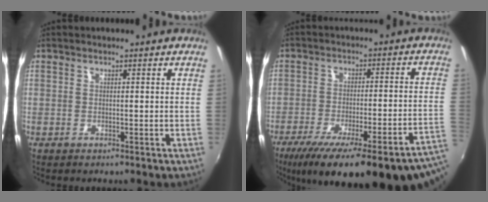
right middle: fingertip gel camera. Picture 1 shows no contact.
{"total": 29.0, "force": [-20.0, 5.7, 20.2], "torque": [-0.286, -0.049, -0.264]}